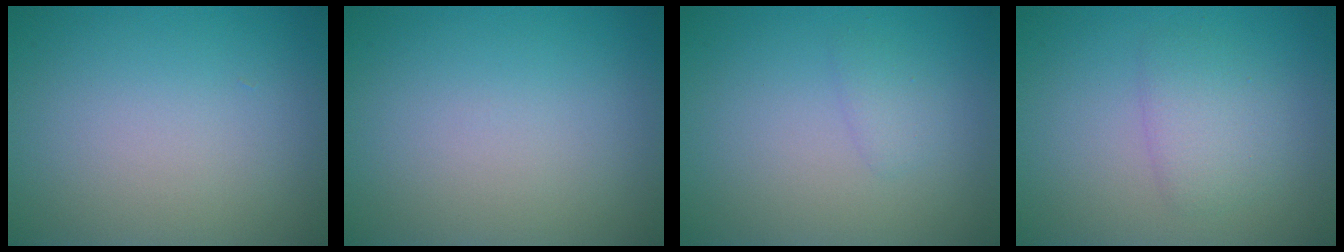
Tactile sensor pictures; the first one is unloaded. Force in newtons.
{"total": 0.0}
{"total": 1.0, "press": 1.0, "slide": 0.1}
{"total": 2.4, "press": 2.4, "slide": 0.1}